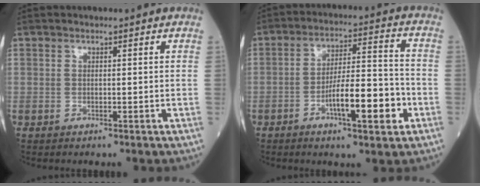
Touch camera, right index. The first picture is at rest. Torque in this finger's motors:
{"motor_torque": [1.28, -0.43, 0.65, 0.18]}